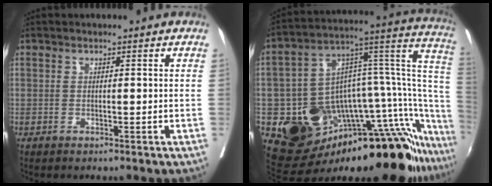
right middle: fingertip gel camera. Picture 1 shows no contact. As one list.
[{"total": 26.9, "force": [-14.4, 8.9, 20.9], "torque": [-0.191, 0.072, -0.203]}]